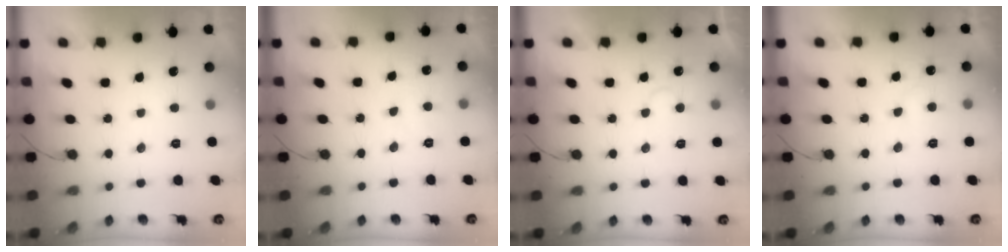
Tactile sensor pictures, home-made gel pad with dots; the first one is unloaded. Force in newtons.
{"total": 4.8, "press": 4.7, "slide": 0.4}
{"total": 5.4, "press": 5.4, "slide": 0.4}
{"total": 5.7, "press": 5.7, "slide": 0.4}